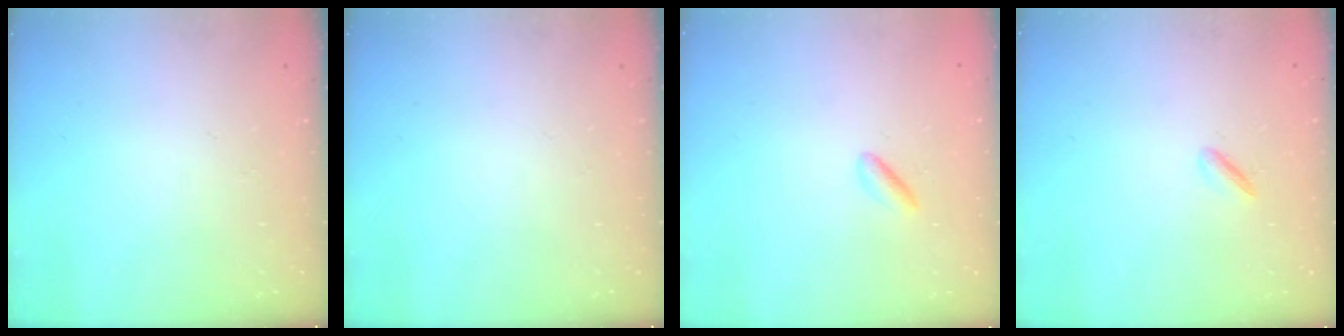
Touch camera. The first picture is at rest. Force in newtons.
{"total": 0.0}
{"total": 1.5, "press": 1.3, "slide": 0.7}
{"total": 2.1, "press": 2.0, "slide": 0.7}